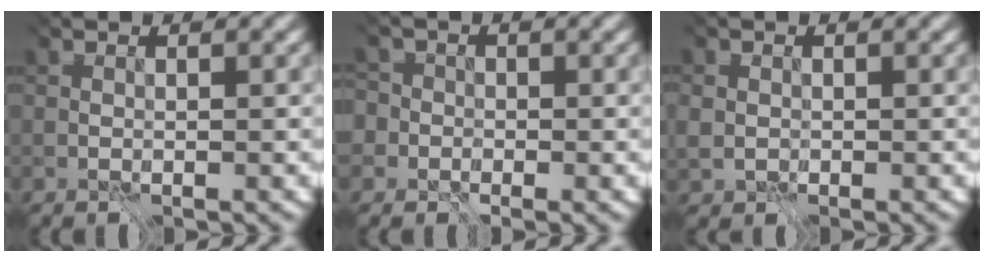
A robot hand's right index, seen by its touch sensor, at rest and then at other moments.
{"total": 4.8, "force": [1.0, 4.2, 2.2], "torque": [-0.043, 0.028, -0.004]}
{"total": 2.6, "force": [0.8, 2.4, 0.7], "torque": [-0.048, 0.007, 0.025]}